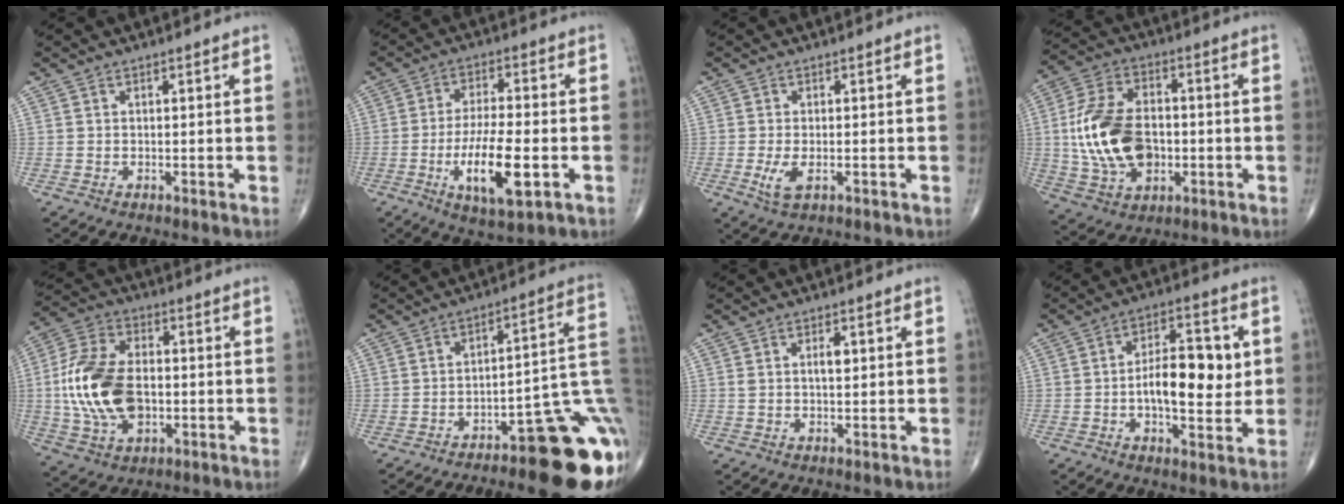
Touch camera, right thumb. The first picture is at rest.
{"total": 12.4, "force": [-3.7, 3.8, 11.2], "torque": [-0.201, 0.000, -0.062]}
{"total": 3.7, "force": [-1.1, 1.6, 3.2], "torque": [-0.068, -0.008, -0.019]}
{"total": 17.2, "force": [-1.1, 11.1, 13.1], "torque": [-0.238, 0.011, -0.012]}
{"total": 17.4, "force": [-1.1, 10.6, 13.7], "torque": [-0.264, 0.012, -0.017]}
{"total": 20.1, "force": [-9.3, 5.5, 16.9], "torque": [-0.135, 0.066, -0.123]}
{"total": 2.4, "force": [0.6, 1.0, 2.1], "torque": [-0.036, 0.000, 0.010]}
{"total": 13.2, "force": [0.5, 6.1, 11.7], "torque": [-0.155, 0.007, 0.005]}